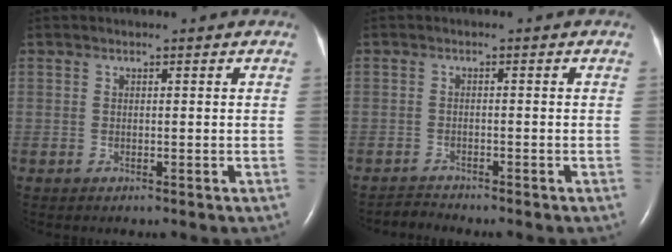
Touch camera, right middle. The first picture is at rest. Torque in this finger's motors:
{"motor_torque": [-0.02, -0.01, -0.09, -0.02]}